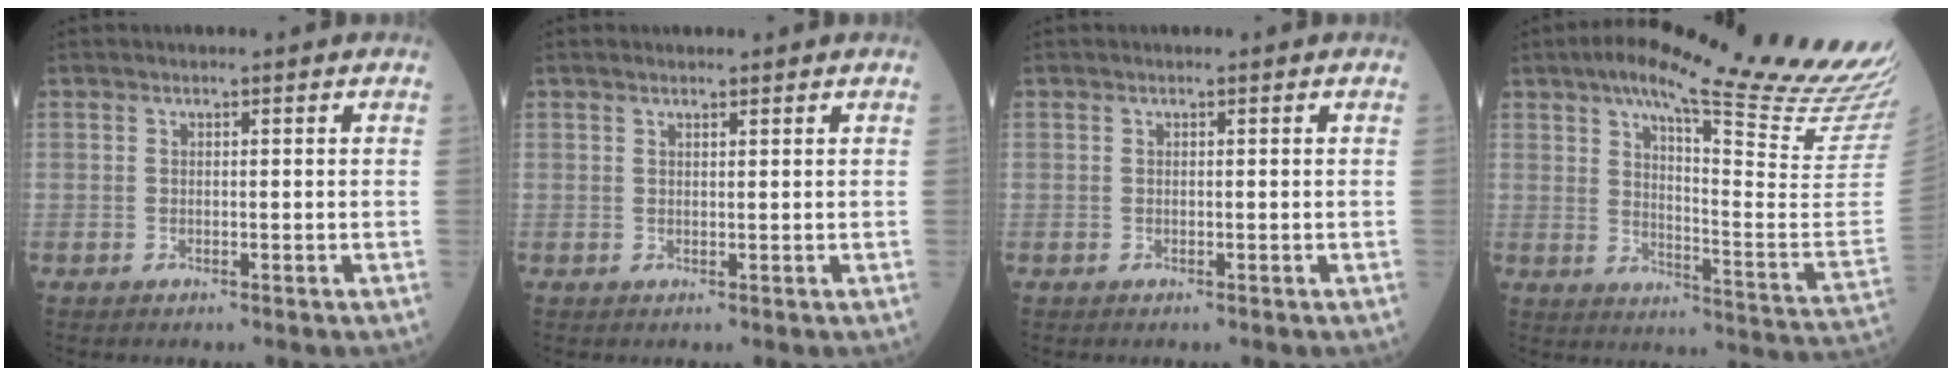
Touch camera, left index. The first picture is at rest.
{"total": 1.4, "force": [1.3, 0.4, 0.6], "torque": [-0.014, 0.012, 0.022]}
{"total": 0.0}
{"total": 27.5, "force": [22.4, 0.9, 16.0], "torque": [-0.231, -0.064, 0.288]}